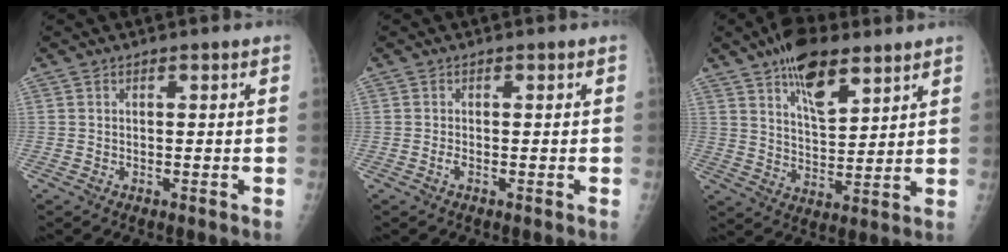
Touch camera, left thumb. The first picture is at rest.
{"total": 0.8, "force": [-0.3, 0.3, 0.7], "torque": [-0.010, -0.001, -0.007]}
{"total": 12.4, "force": [7.7, 5.3, 8.1], "torque": [-0.107, -0.037, 0.130]}